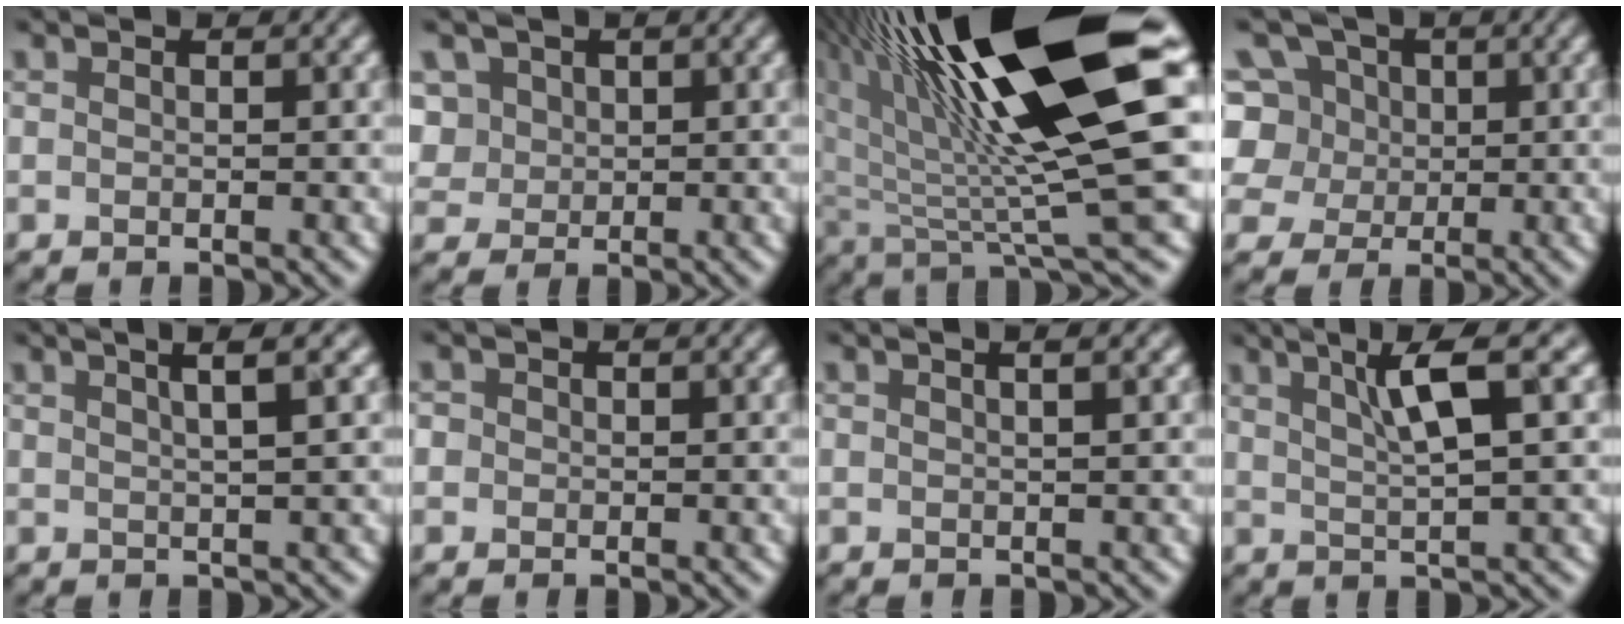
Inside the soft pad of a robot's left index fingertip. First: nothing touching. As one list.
[{"total": 4.2, "force": [1.5, 3.4, 1.9], "torque": [-0.055, 0.015, 0.025]}, {"total": 17.5, "force": [5.6, 3.9, 16.0], "torque": [-0.272, 0.000, 0.093]}, {"total": 9.9, "force": [3.9, 7.8, 4.6], "torque": [-0.101, 0.035, 0.043]}, {"total": 4.8, "force": [2.6, 1.3, 3.8], "torque": [-0.034, 0.026, 0.009]}, {"total": 0.7, "force": [-0.1, 0.7, 0.2], "torque": [-0.003, 0.002, -0.006]}, {"total": 4.1, "force": [2.2, 1.8, 3.0], "torque": [-0.008, 0.032, -0.009]}, {"total": 5.8, "force": [2.4, 0.9, 5.2], "torque": [-0.087, 0.010, 0.040]}]